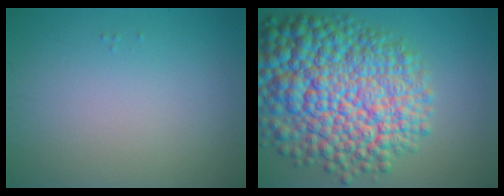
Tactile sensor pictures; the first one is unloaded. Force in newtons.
{"total": 15.0, "press": 15.0, "slide": 0.4}